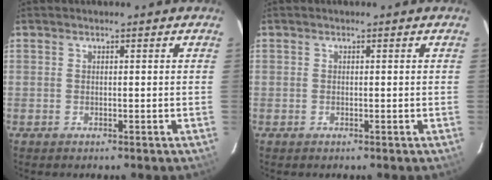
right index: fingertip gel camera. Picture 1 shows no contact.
{"total": 0.0}